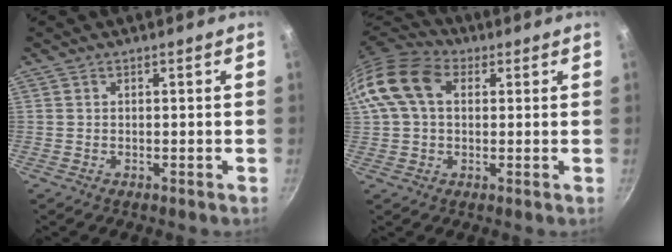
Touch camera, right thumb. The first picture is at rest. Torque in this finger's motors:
{"motor_torque": [-1.13, 1.66, 0.52, -0.44, 0.16]}